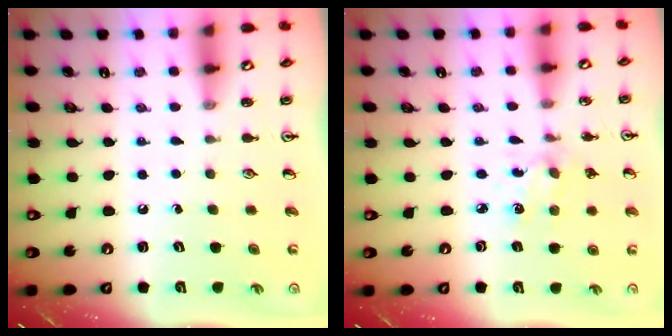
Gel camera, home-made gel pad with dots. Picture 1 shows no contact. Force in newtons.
{"total": 2.6, "press": 2.5, "slide": 0.8}